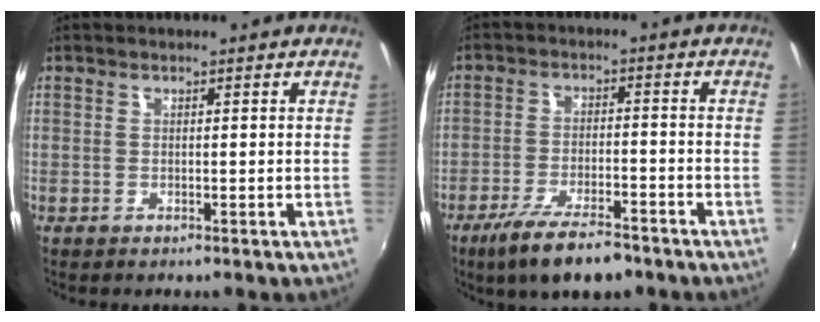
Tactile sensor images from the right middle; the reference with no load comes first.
{"total": 10.4, "force": [-7.6, 2.9, 6.4], "torque": [-0.142, -0.022, -0.130]}